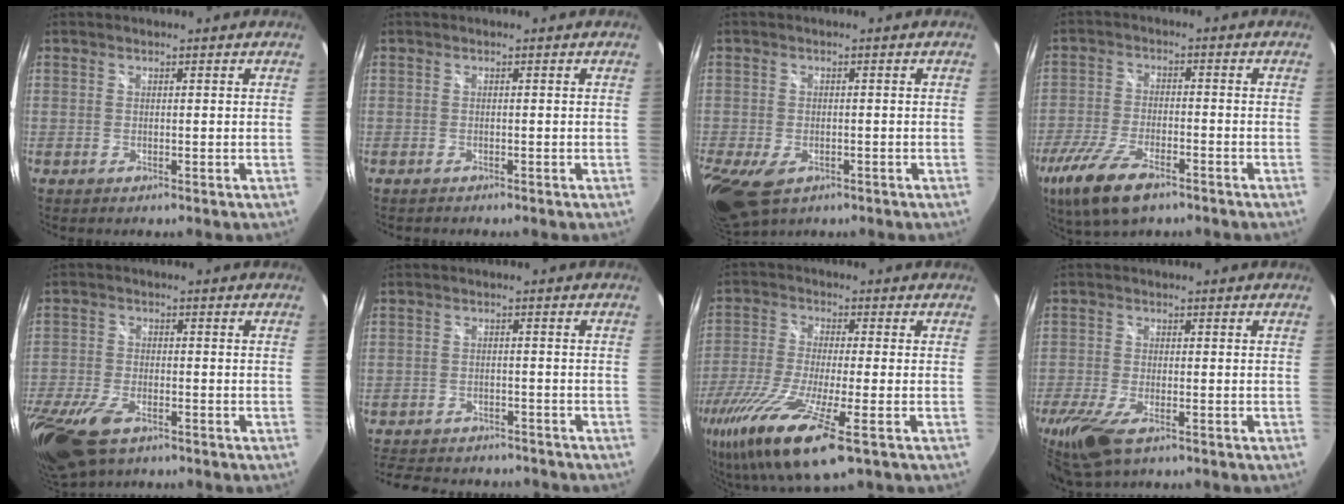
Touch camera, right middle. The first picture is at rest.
{"total": 0.6, "force": [-0.6, 0.0, 0.0], "torque": [-0.002, -0.004, -0.011]}
{"total": 11.7, "force": [-5.9, 7.0, 7.3], "torque": [-0.187, -0.044, -0.098]}
{"total": 11.6, "force": [-7.4, 4.1, 7.9], "torque": [-0.186, -0.030, -0.143]}
{"total": 15.6, "force": [-9.7, 7.7, 9.5], "torque": [-0.246, -0.051, -0.176]}
{"total": 14.5, "force": [-12.3, 5.5, 5.3], "torque": [-0.127, -0.002, -0.174]}
{"total": 18.8, "force": [-10.3, 2.8, 15.4], "torque": [-0.317, -0.071, -0.190]}
{"total": 11.4, "force": [-7.1, 4.4, 7.7], "torque": [-0.189, -0.044, -0.135]}